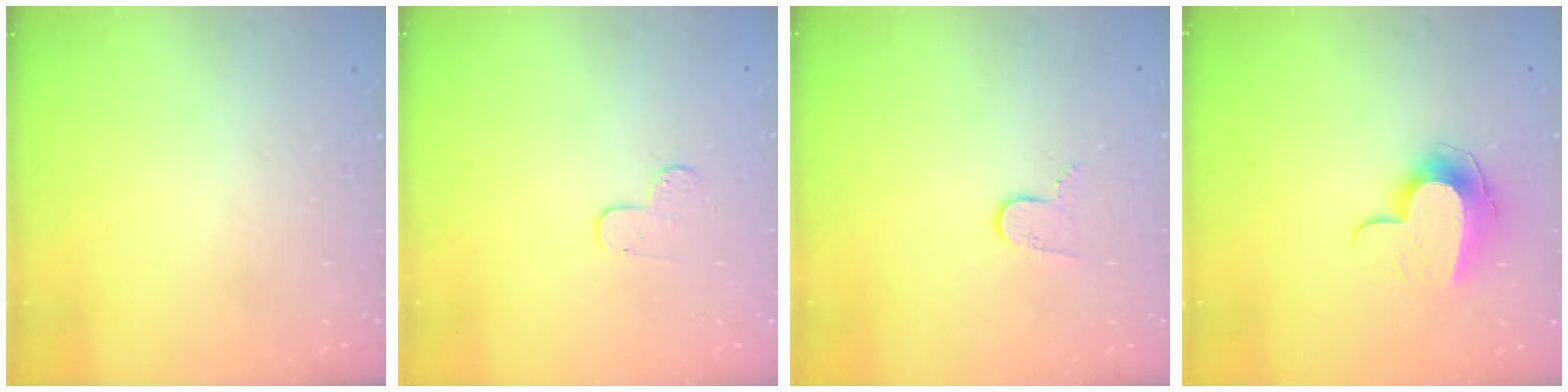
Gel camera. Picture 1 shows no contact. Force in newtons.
{"total": 5.5, "press": 5.5, "slide": 0.6}
{"total": 6.4, "press": 6.3, "slide": 0.6}
{"total": 10.5, "press": 10.5, "slide": 0.5}